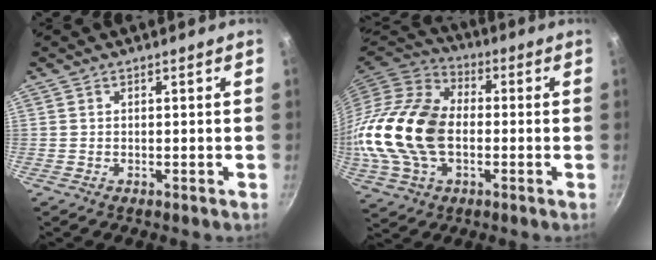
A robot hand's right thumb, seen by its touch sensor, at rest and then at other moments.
{"total": 20.4, "force": [-1.6, 13.6, 15.1], "torque": [-0.285, 0.030, -0.037]}